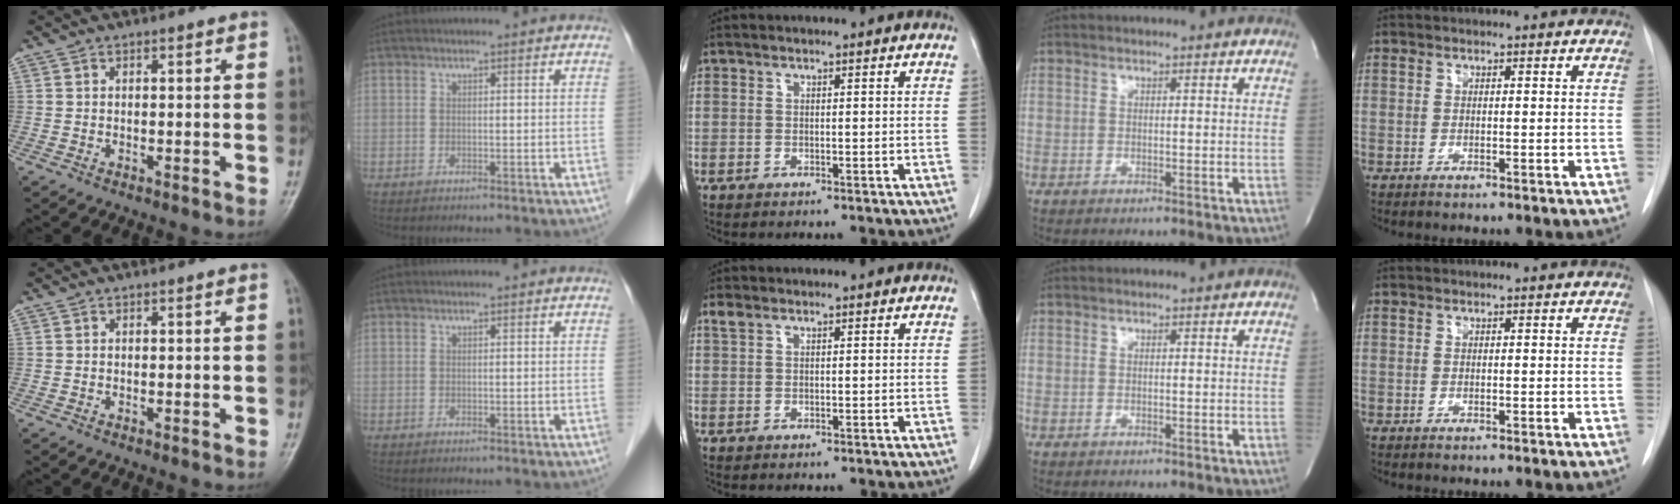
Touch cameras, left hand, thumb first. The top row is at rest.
{"middle": {"total": 1.3, "force": [0.9, 0.6, 0.6], "torque": [-0.019, 0.013, 0.021]}}